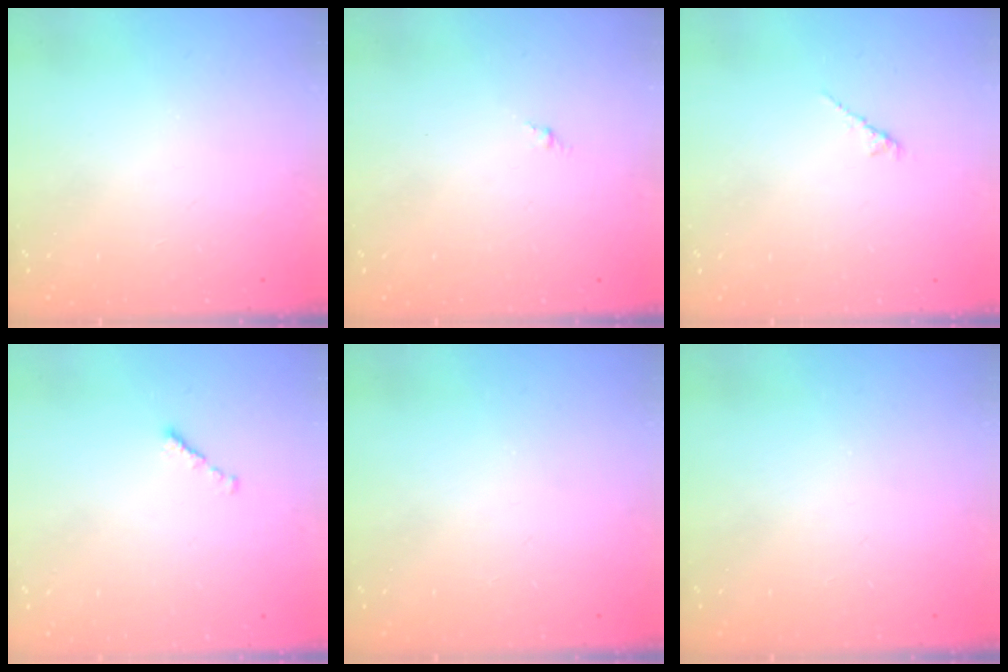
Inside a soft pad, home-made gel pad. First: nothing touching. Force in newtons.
{"total": 0.0}
{"total": 2.0, "press": 2.0, "slide": 0.6}
{"total": 1.3, "press": 1.1, "slide": 0.6}
{"total": 0.0}
{"total": 0.0}